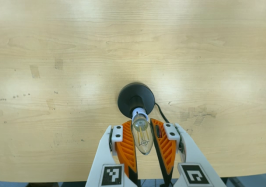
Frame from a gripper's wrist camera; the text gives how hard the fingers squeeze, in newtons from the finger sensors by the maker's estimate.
{"total": 14.9, "left": 14.5, "right": 15.2}